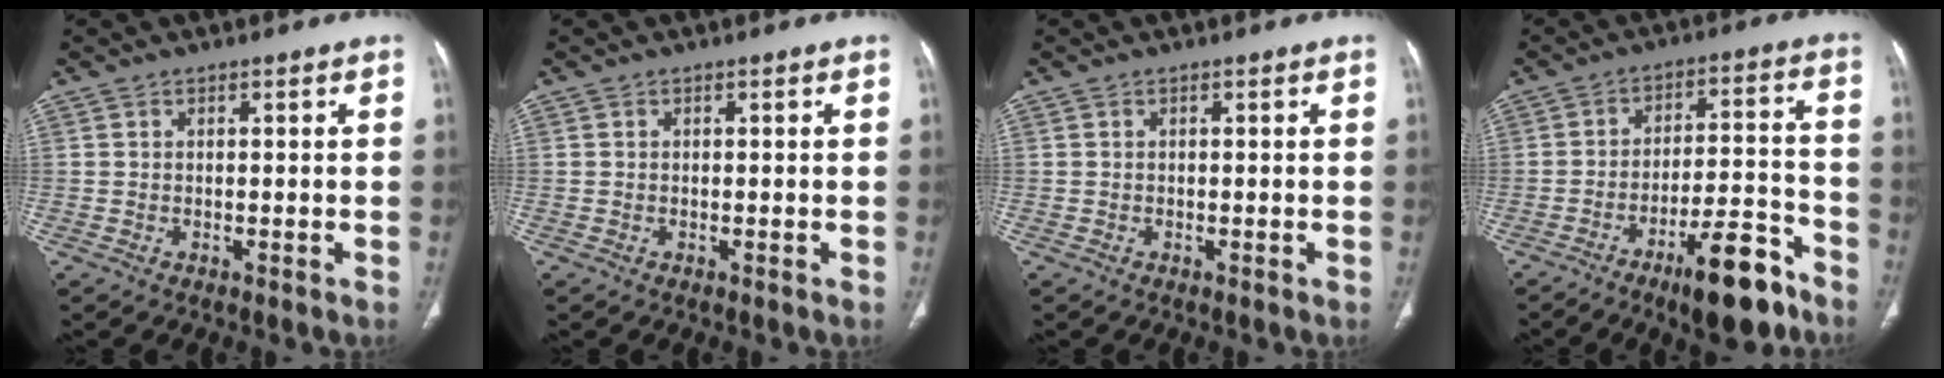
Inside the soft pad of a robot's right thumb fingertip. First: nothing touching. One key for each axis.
{"total": 0.0}
{"total": 0.0}
{"total": 13.6, "fx": -8.8, "fy": 3.9, "fz": 9.6, "tx": -0.136, "ty": 0.064, "tz": -0.136}